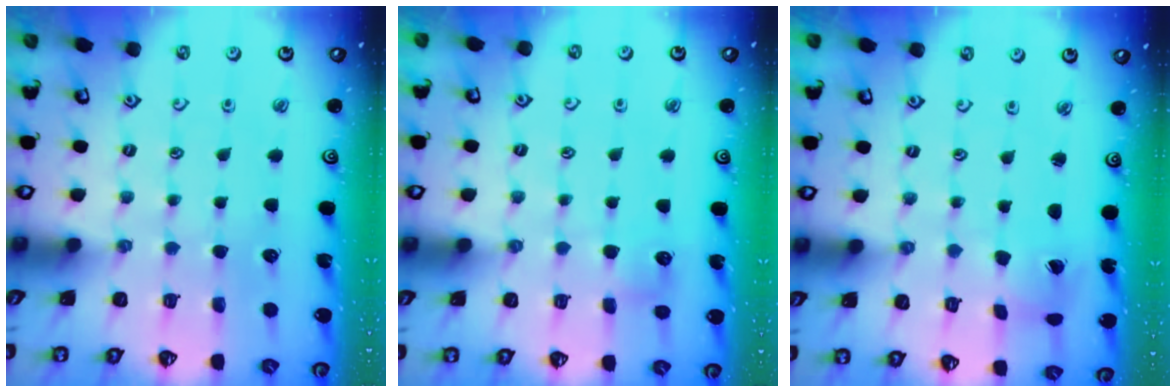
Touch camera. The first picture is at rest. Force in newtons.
{"total": 4.3, "press": 4.3, "slide": 0.6}
{"total": 1.4, "press": 1.4, "slide": 0.2}